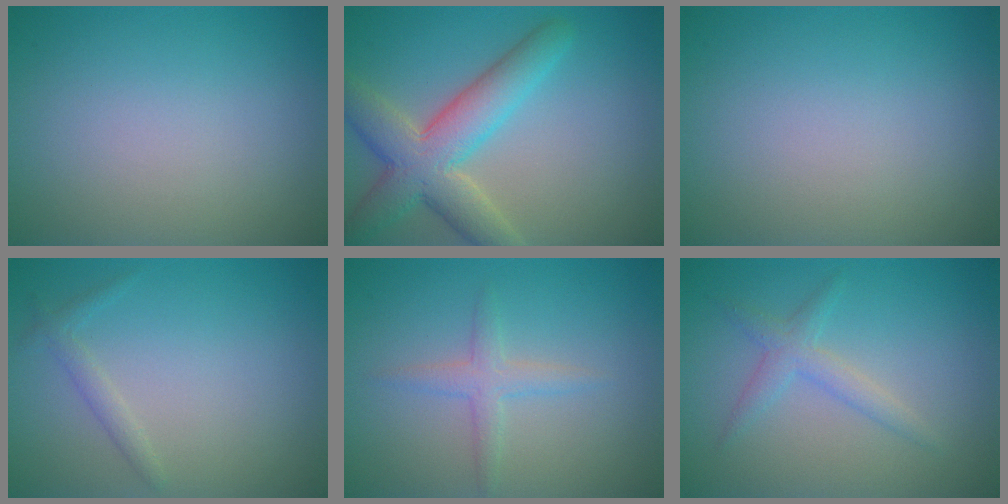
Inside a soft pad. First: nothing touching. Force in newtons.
{"total": 6.9, "press": 6.9, "slide": 0.4}
{"total": 0.0}
{"total": 1.3, "press": 1.3, "slide": 0.1}
{"total": 1.7, "press": 1.7, "slide": 0.1}
{"total": 2.0, "press": 2.0, "slide": 0.1}